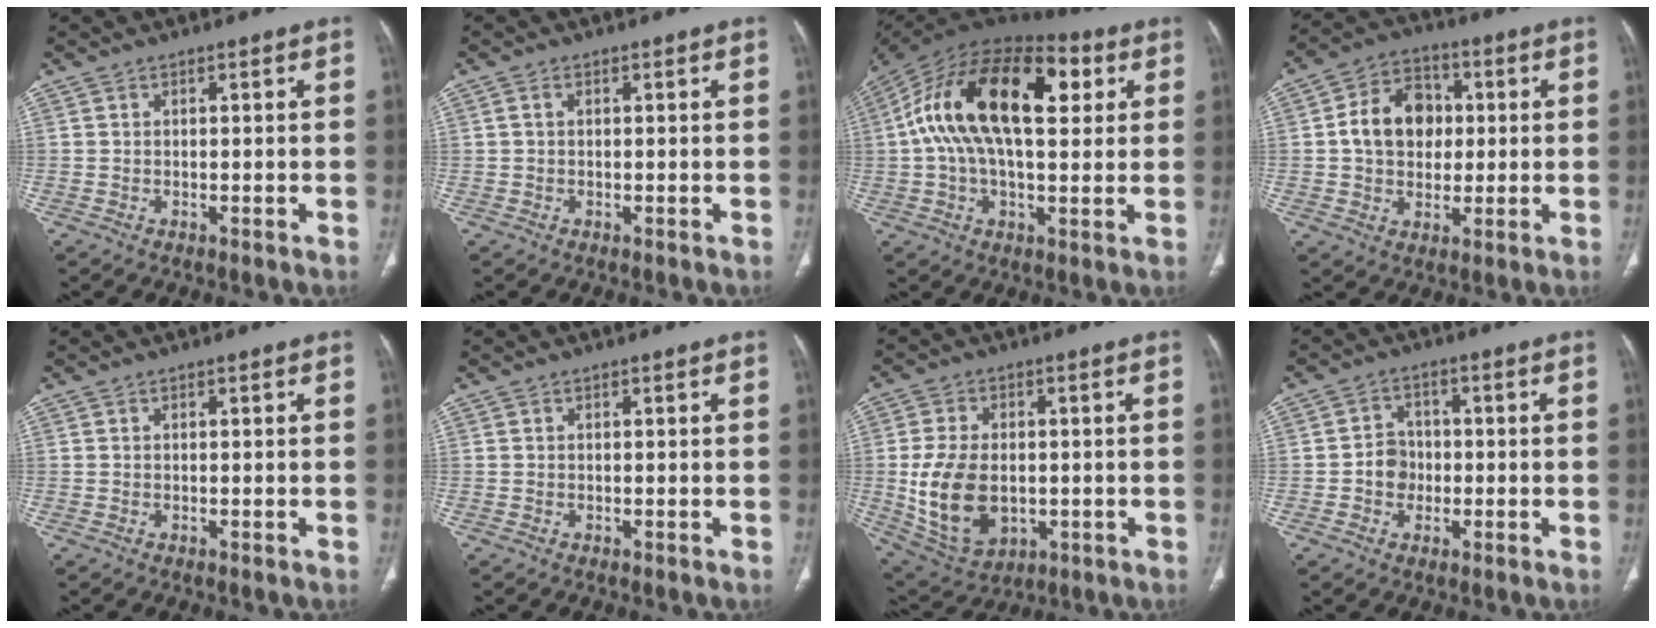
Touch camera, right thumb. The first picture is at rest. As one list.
[{"total": 0.9, "force": [0.2, 0.6, 0.7], "torque": [-0.016, 0.006, 0.004]}, {"total": 25.1, "force": [6.1, 12.5, 20.9], "torque": [-0.370, 0.038, 0.091]}, {"total": 11.7, "force": [1.1, 9.1, 7.3], "torque": [-0.091, 0.014, 0.013]}, {"total": 0.0}, {"total": 0.0}, {"total": 14.6, "force": [-1.2, 9.7, 10.8], "torque": [-0.193, -0.004, 0.001]}, {"total": 4.6, "force": [-0.9, 4.2, 1.9], "torque": [-0.007, 0.013, -0.021]}]